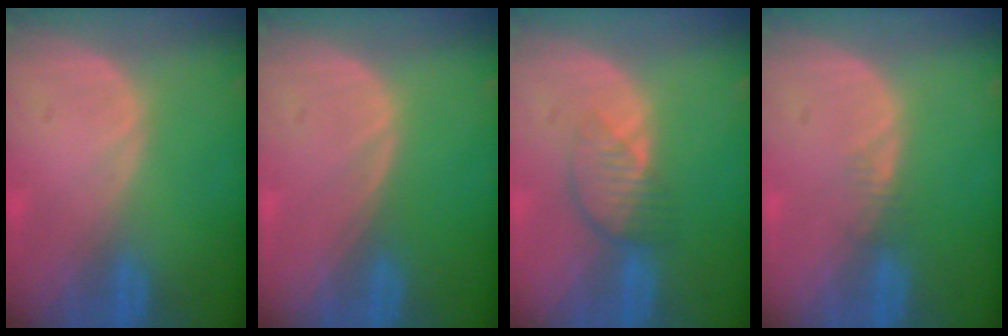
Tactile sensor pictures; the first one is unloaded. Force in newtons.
{"total": 0.0}
{"total": 4.0, "press": 3.6, "slide": 1.9}
{"total": 1.3, "press": 1.2, "slide": 0.2}